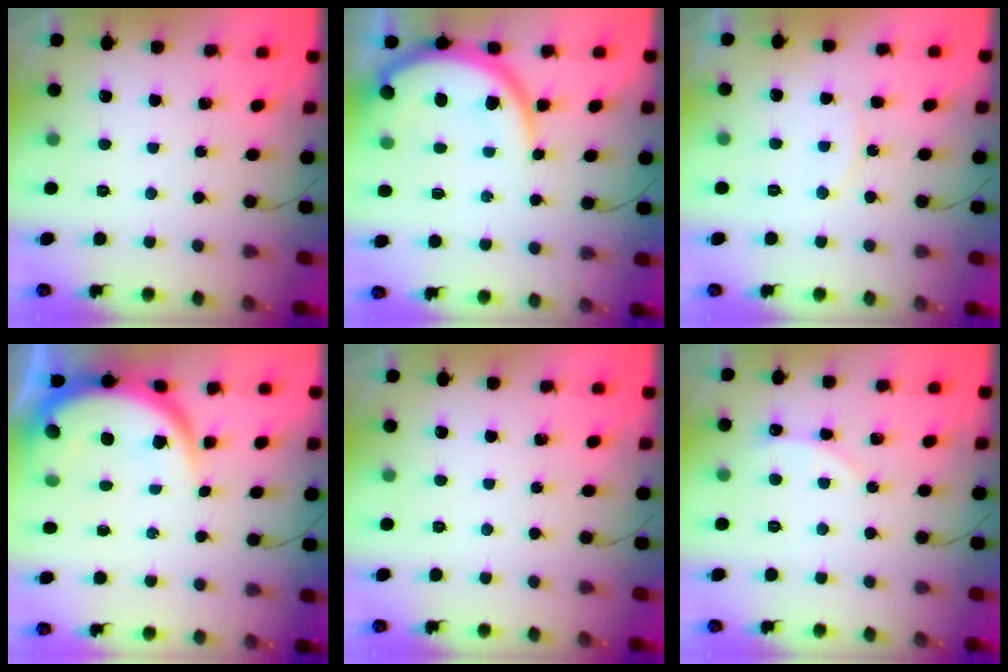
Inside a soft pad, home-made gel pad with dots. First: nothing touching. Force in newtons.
{"total": 10.5, "press": 10.4, "slide": 1.2}
{"total": 5.7, "press": 5.7, "slide": 0.5}
{"total": 8.6, "press": 8.6, "slide": 0.6}
{"total": 0.0}
{"total": 2.5, "press": 2.5, "slide": 0.3}